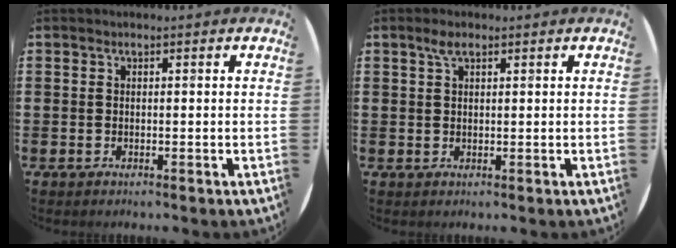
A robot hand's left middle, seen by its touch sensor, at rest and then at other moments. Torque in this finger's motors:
{"motor_torque": [0.34, -0.23, 0.01, 0.01]}